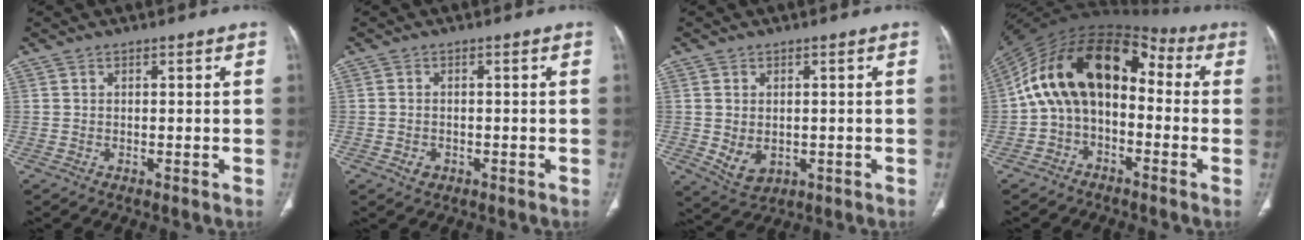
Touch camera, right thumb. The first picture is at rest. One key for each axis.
{"total": 2.0, "fx": -0.8, "fy": 1.6, "fz": 0.9, "tx": -0.011, "ty": 0.007, "tz": -0.009}
{"total": 5.3, "fx": -0.5, "fy": 3.8, "fz": 3.6, "tx": -0.057, "ty": -0.008, "tz": 0.010}
{"total": 17.7, "fx": -0.3, "fy": 11.6, "fz": 13.5, "tx": -0.209, "ty": 0.072, "tz": -0.019}